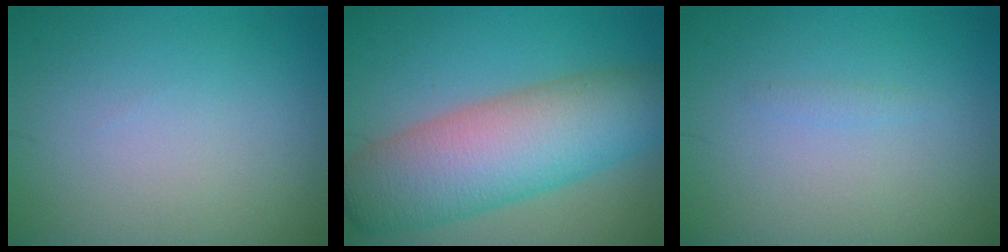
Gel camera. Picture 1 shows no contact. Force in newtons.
{"total": 10.1, "press": 10.1, "slide": 0.4}
{"total": 0.6, "press": 0.6, "slide": 0.1}